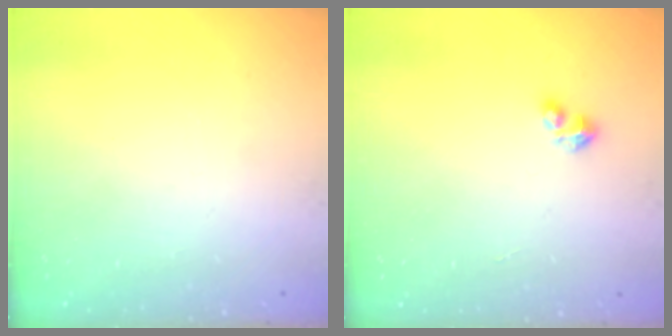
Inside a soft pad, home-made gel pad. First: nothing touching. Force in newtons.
{"total": 2.4, "press": 2.4, "slide": 0.4}